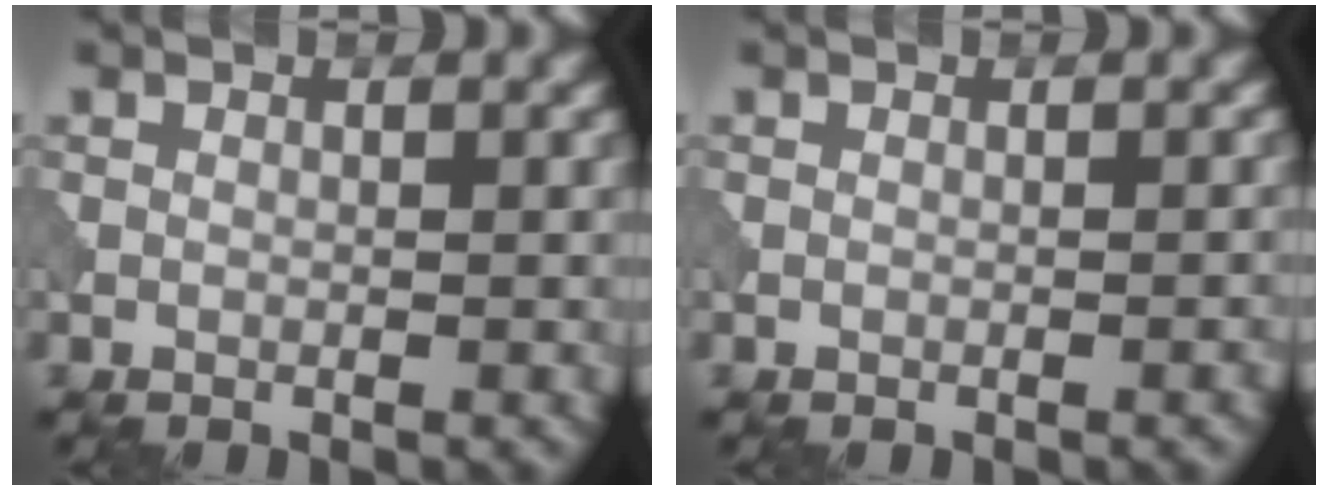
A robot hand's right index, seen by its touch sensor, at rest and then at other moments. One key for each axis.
{"total": 0.6, "fx": -0.4, "fy": 0.1, "fz": 0.5, "tx": -0.006, "ty": 0.003, "tz": -0.006}